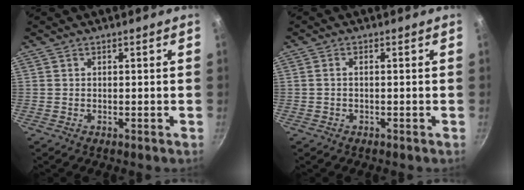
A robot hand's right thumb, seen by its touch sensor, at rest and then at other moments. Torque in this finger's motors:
{"motor_torque": [0.25, -0.53, -0.25, 0.22, 0.03]}